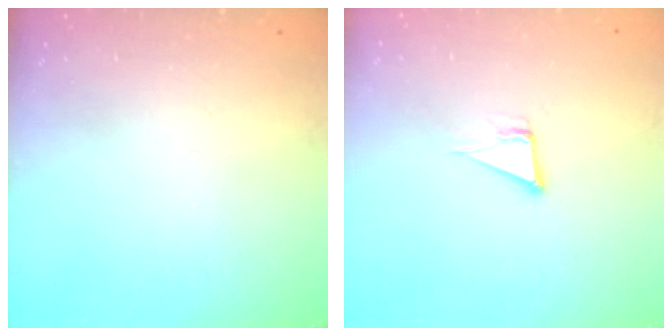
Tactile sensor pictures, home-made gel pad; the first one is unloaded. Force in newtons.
{"total": 3.8, "press": 1.9, "slide": 3.3}